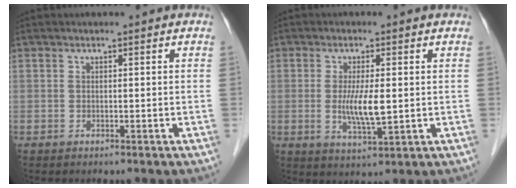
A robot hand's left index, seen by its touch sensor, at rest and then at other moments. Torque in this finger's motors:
{"motor_torque": [1.13, 0.54, 0.25, 0.17]}